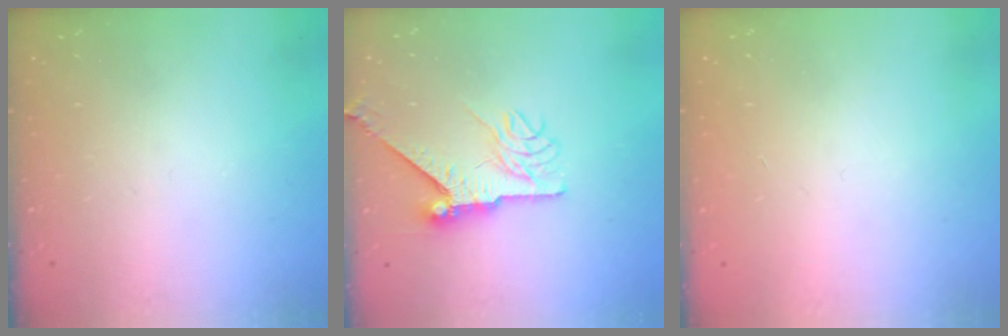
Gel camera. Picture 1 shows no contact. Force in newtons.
{"total": 9.0, "press": 9.0, "slide": 0.6}
{"total": 0.8, "press": 0.8, "slide": 0.2}